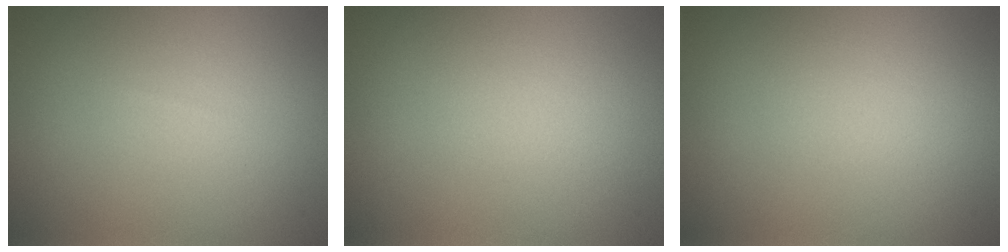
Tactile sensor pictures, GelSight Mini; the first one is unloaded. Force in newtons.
{"total": 0.0}
{"total": 0.0}